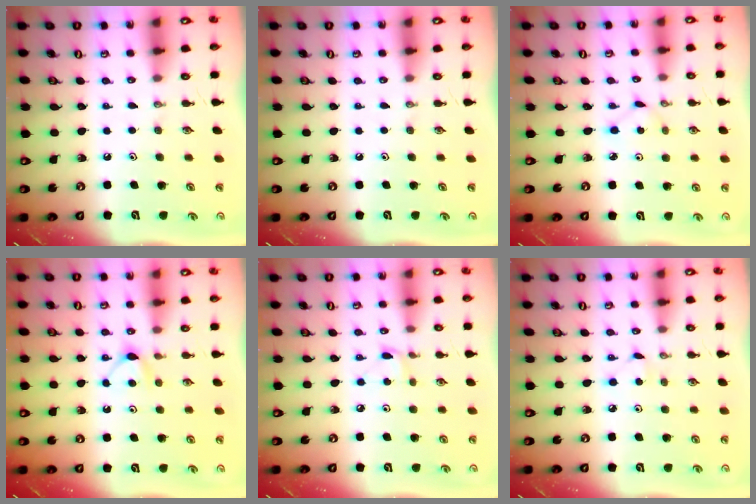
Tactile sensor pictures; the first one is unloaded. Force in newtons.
{"total": 0.0}
{"total": 1.6, "press": 1.6, "slide": 0.2}
{"total": 4.5, "press": 4.5, "slide": 0.5}
{"total": 3.3, "press": 3.3, "slide": 0.4}
{"total": 2.9, "press": 2.8, "slide": 0.3}